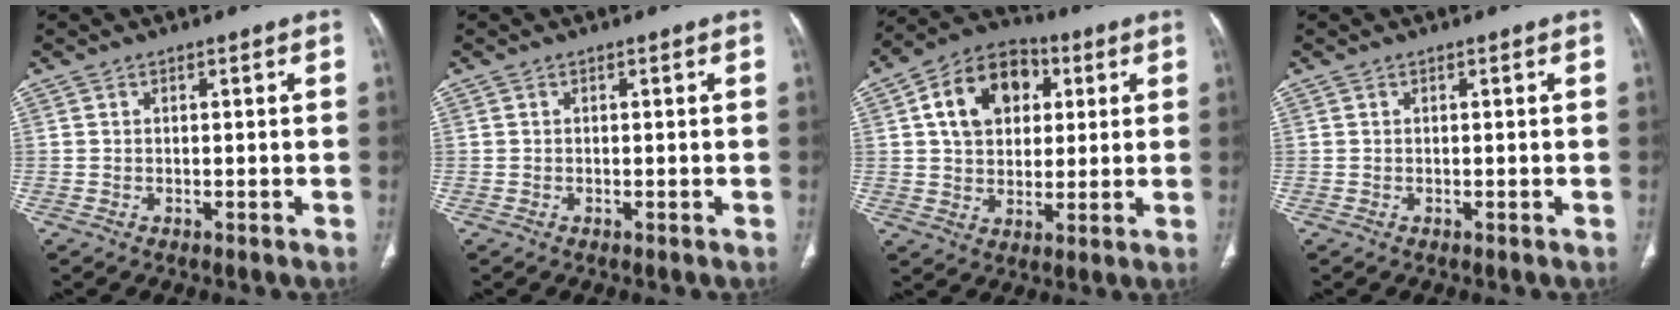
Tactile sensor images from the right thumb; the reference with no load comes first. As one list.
[{"total": 0.0}, {"total": 14.2, "force": [4.1, 10.3, 8.9], "torque": [-0.116, 0.005, 0.059]}, {"total": 0.0}]